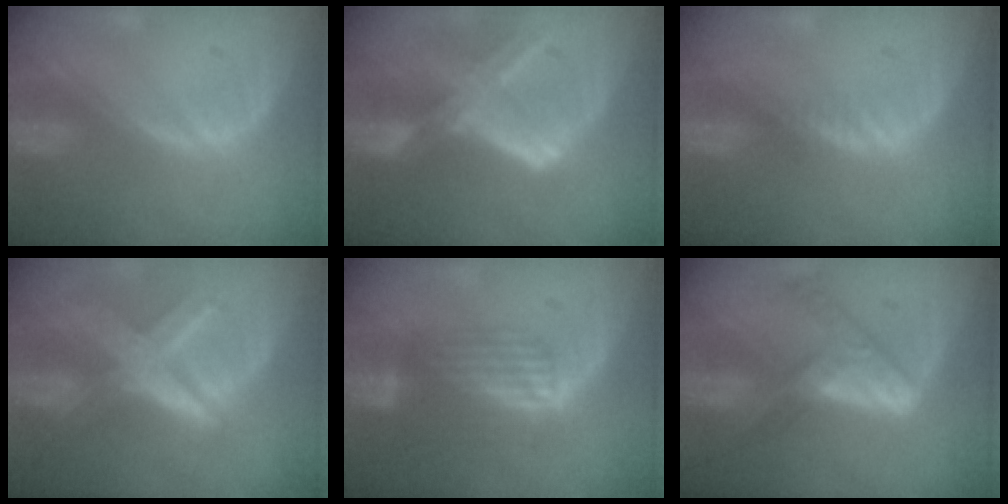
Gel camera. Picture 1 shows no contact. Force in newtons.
{"total": 8.3, "press": 7.3, "slide": 4.0}
{"total": 1.2, "press": 0.9, "slide": 0.8}
{"total": 8.4, "press": 7.2, "slide": 4.3}
{"total": 6.8, "press": 5.7, "slide": 3.7}
{"total": 7.2, "press": 6.1, "slide": 3.9}